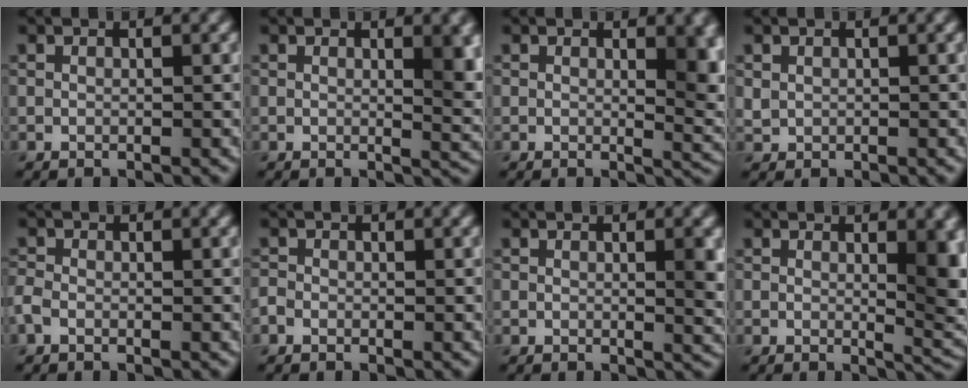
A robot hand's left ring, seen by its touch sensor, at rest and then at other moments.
{"total": 3.9, "force": [1.2, 1.2, 3.5], "torque": [-0.033, -0.002, 0.017]}
{"total": 4.9, "force": [1.2, 1.8, 4.4], "torque": [-0.041, -0.007, 0.020]}
{"total": 0.7, "force": [0.3, 0.7, 0.2], "torque": [-0.003, -0.002, 0.007]}
{"total": 1.2, "force": [-0.7, 0.7, 0.7], "torque": [-0.018, 0.001, -0.020]}
{"total": 0.7, "force": [-0.5, 0.5, 0.2], "torque": [-0.003, 0.000, -0.013]}
{"total": 2.4, "force": [0.3, 0.6, 2.3], "torque": [-0.027, -0.005, 0.004]}
{"total": 5.8, "force": [0.9, 1.9, 5.4], "torque": [-0.047, -0.006, 0.017]}